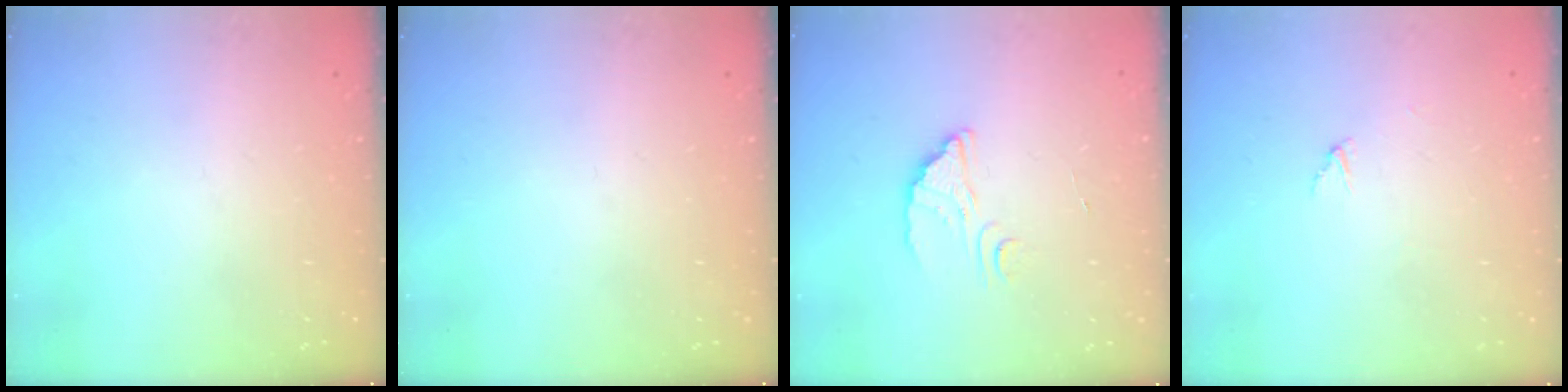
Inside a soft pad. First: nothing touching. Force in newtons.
{"total": 0.0}
{"total": 2.8, "press": 2.8, "slide": 0.0}
{"total": 2.7, "press": 2.7, "slide": 0.1}